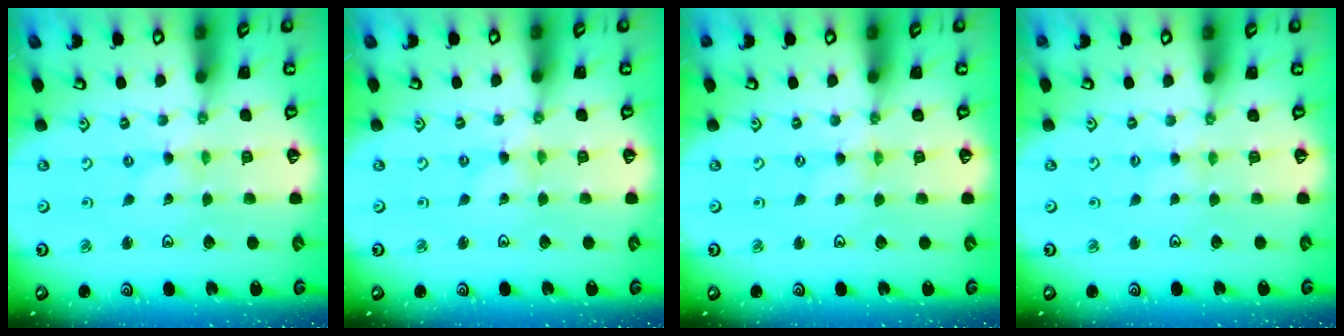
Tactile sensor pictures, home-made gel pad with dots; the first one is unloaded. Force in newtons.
{"total": 0.0}
{"total": 0.0}
{"total": 2.1, "press": 2.1, "slide": 0.3}